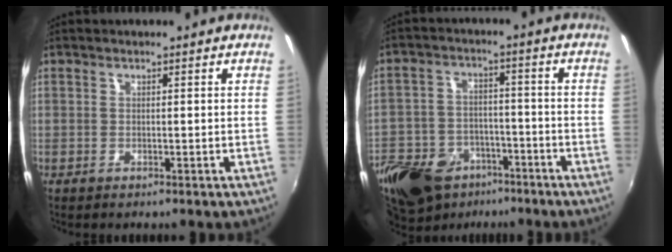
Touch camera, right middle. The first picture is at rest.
{"total": 20.9, "force": [-12.6, 13.2, 10.0], "torque": [-0.260, -0.009, -0.192]}